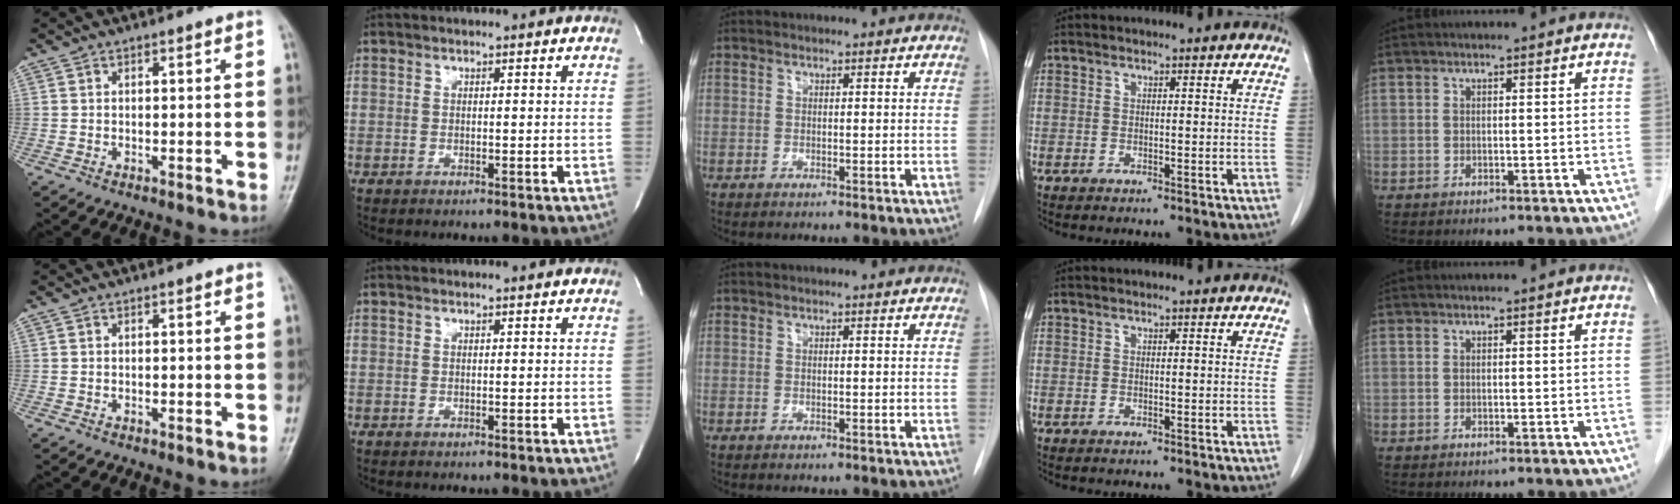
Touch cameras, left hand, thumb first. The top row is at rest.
{}